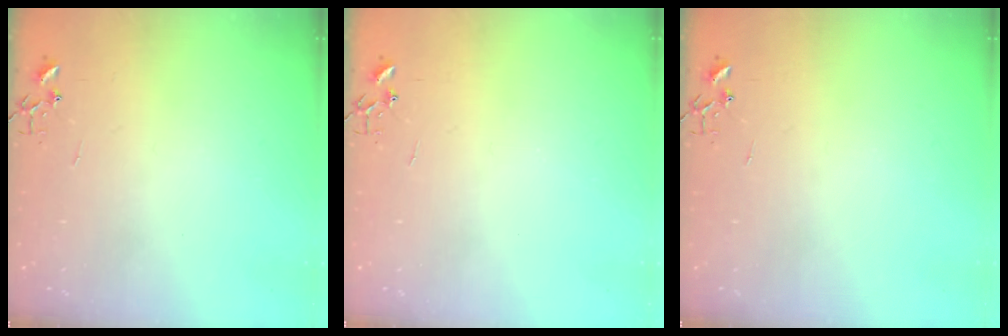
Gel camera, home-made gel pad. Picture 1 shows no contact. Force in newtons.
{"total": 0.0}
{"total": 0.0}